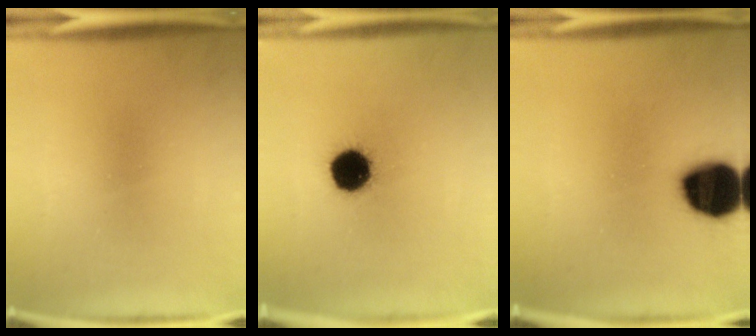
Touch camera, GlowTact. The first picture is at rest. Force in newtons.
{"total": 13.1}
{"total": 17.6}